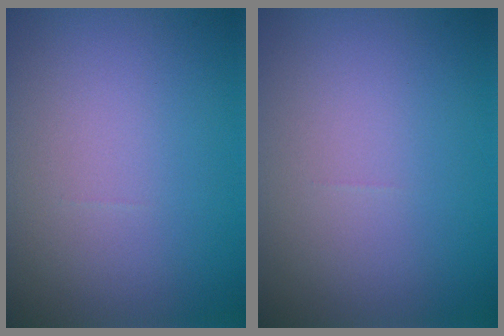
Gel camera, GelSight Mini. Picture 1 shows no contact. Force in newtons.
{"total": 0.0}